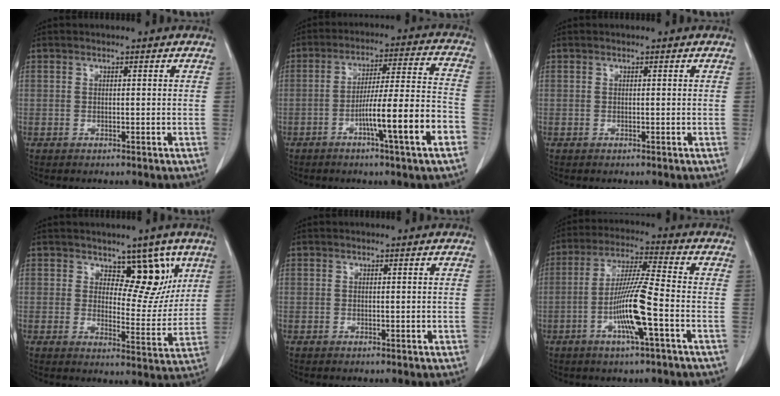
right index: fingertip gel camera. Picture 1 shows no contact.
{"total": 13.1, "force": [-5.4, -0.3, 11.9], "torque": [-0.193, 0.007, -0.083]}
{"total": 0.0}
{"total": 8.1, "force": [4.3, 4.2, 5.4], "torque": [-0.053, -0.002, 0.067]}
{"total": 0.0}
{"total": 10.8, "force": [-3.4, -0.1, 10.2], "torque": [-0.204, -0.005, -0.065]}